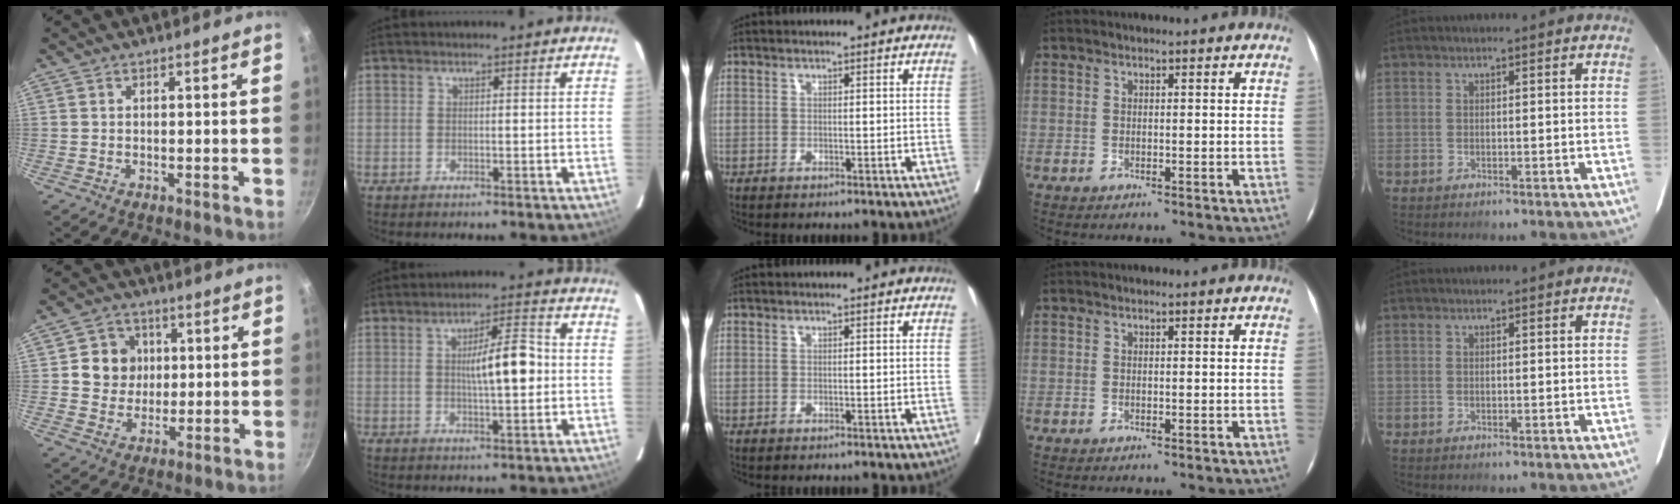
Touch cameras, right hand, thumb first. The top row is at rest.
{"thumb": {"total": 8.6, "force": [1.2, 7.9, 3.2], "torque": [-0.012, 0.003, 0.020]}, "index": {"total": 7.6, "force": [0.1, 1.5, 7.5], "torque": [-0.121, 0.012, 0.003]}}